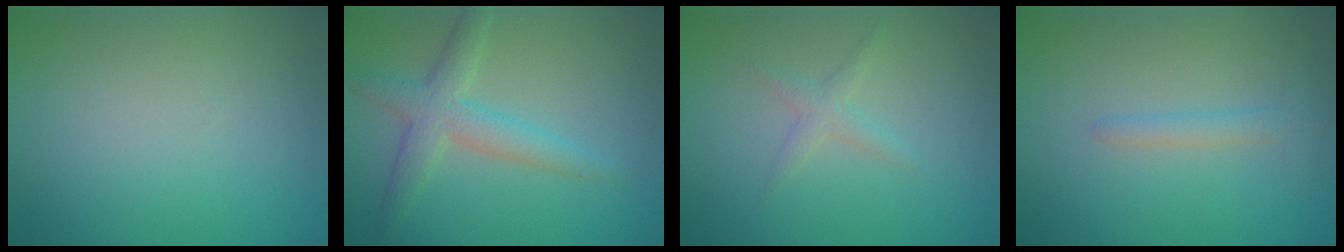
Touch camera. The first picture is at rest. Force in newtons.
{"total": 3.7, "press": 3.7, "slide": 0.0}
{"total": 1.3, "press": 1.3, "slide": 0.1}
{"total": 1.5, "press": 1.5, "slide": 0.1}